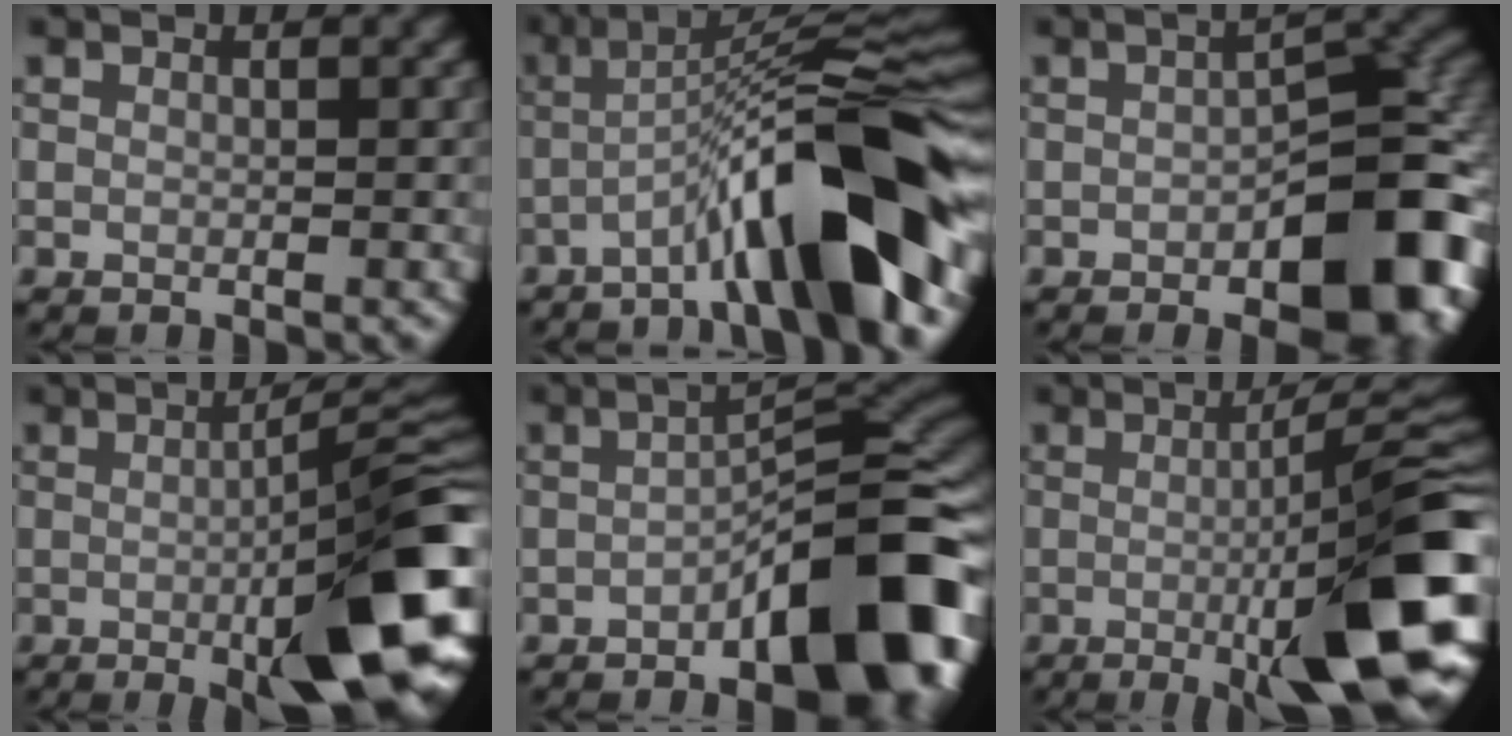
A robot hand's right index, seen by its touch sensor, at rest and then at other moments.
{"total": 12.5, "force": [-5.8, 1.8, 11.0], "torque": [-0.156, 0.030, -0.097]}
{"total": 10.9, "force": [-3.9, 4.8, 8.9], "torque": [-0.107, 0.010, -0.057]}
{"total": 14.3, "force": [-2.9, 3.5, 13.5], "torque": [-0.150, 0.008, -0.046]}
{"total": 12.3, "force": [-5.1, 4.2, 10.4], "torque": [-0.125, 0.016, -0.082]}
{"total": 13.2, "force": [-2.7, 2.2, 12.8], "torque": [-0.166, 0.008, -0.043]}